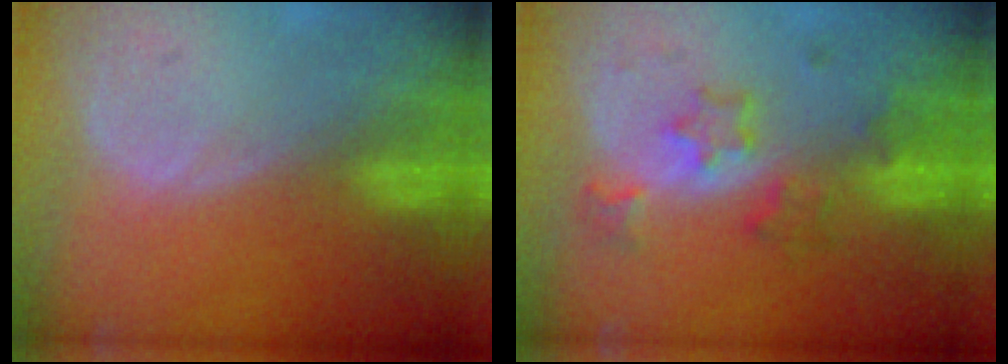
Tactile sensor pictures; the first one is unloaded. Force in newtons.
{"total": 5.2, "press": 4.9, "slide": 1.5}